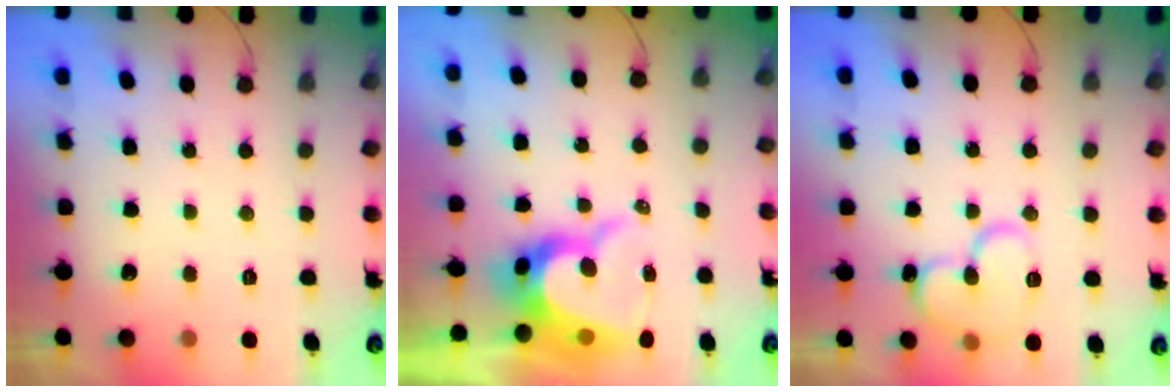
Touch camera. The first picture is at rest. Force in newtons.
{"total": 11.6, "press": 11.5, "slide": 1.1}
{"total": 12.7, "press": 12.6, "slide": 2.0}